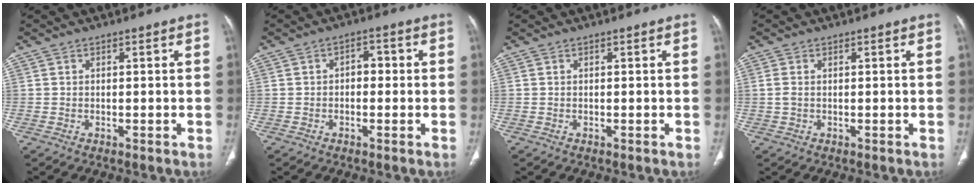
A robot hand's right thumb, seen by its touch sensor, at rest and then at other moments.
{"total": 2.9, "force": [0.0, 1.9, 2.2], "torque": [-0.016, 0.014, -0.008]}
{"total": 0.0}
{"total": 1.4, "force": [0.1, 0.8, 1.1], "torque": [-0.037, 0.005, 0.001]}